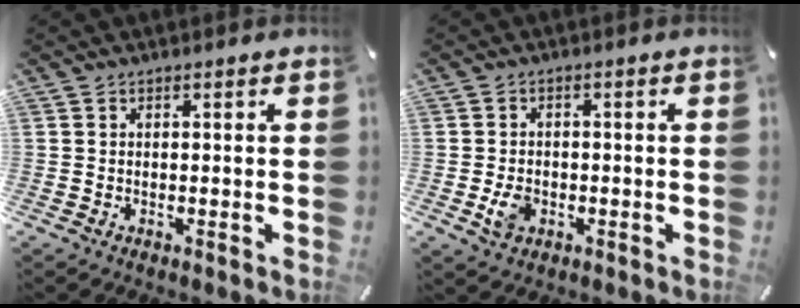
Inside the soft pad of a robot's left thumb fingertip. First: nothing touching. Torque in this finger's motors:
{"motor_torque": [0.63, 0.94, 0.15, -0.10, 0.11]}